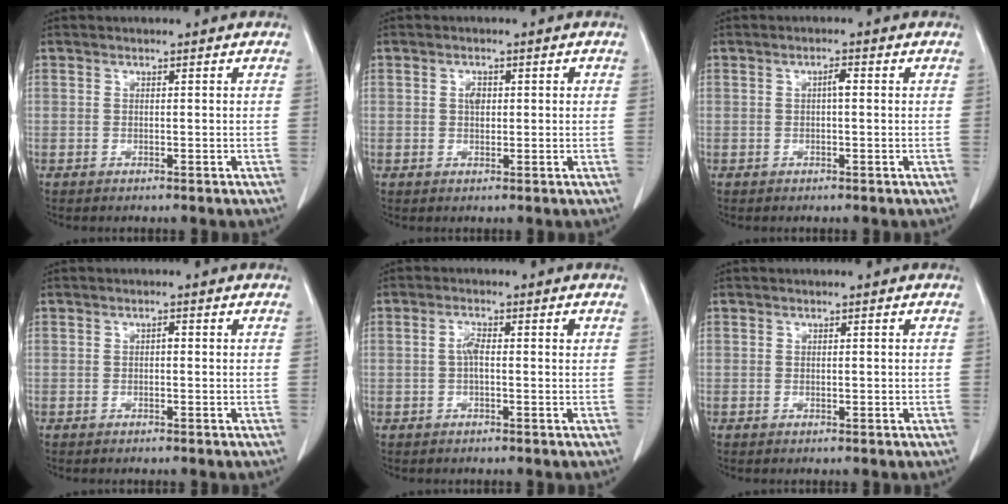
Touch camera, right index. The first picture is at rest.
{"total": 2.0, "force": [0.4, 1.3, 1.5], "torque": [-0.026, 0.004, 0.007]}
{"total": 1.4, "force": [0.1, 0.3, 1.4], "torque": [-0.023, 0.004, 0.001]}
{"total": 0.6, "force": [0.0, 0.3, 0.5], "torque": [-0.009, 0.003, -0.001]}
{"total": 3.1, "force": [0.3, 1.0, 2.9], "torque": [-0.058, 0.015, 0.007]}
{"total": 0.7, "force": [0.0, 0.3, 0.6], "torque": [-0.012, -0.002, 0.003]}